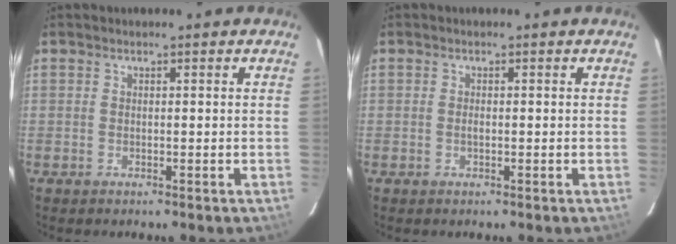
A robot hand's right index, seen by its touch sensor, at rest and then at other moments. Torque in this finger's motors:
{"motor_torque": [0.21, -0.05, 0.16, 0.00]}